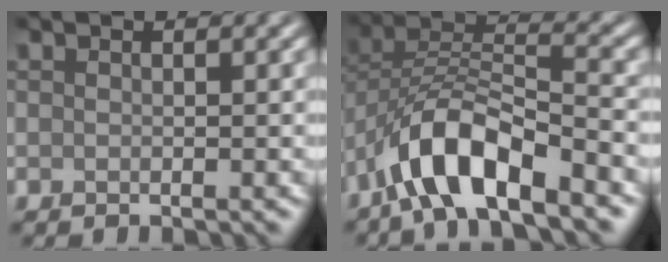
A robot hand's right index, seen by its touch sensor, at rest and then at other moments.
{"total": 8.4, "force": [-5.5, 2.5, 5.9], "torque": [-0.105, 0.013, -0.100]}